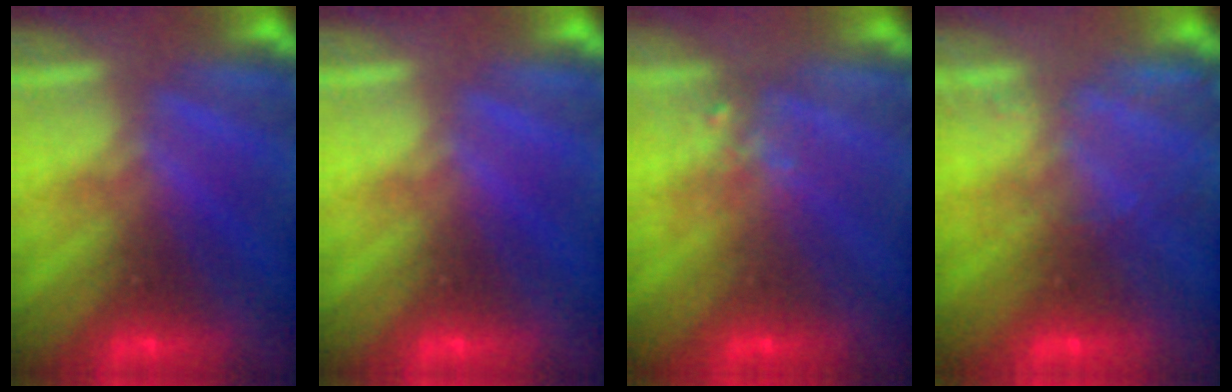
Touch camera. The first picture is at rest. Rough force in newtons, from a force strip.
{"total": 0.0}
{"total": 2.3}
{"total": 2.2}